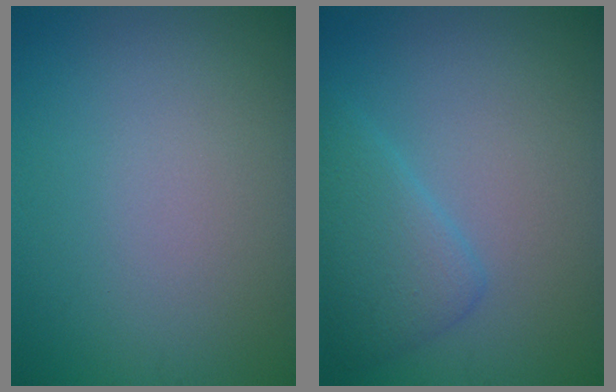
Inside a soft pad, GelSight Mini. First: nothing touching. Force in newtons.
{"total": 3.3, "press": 3.3, "slide": 0.2}